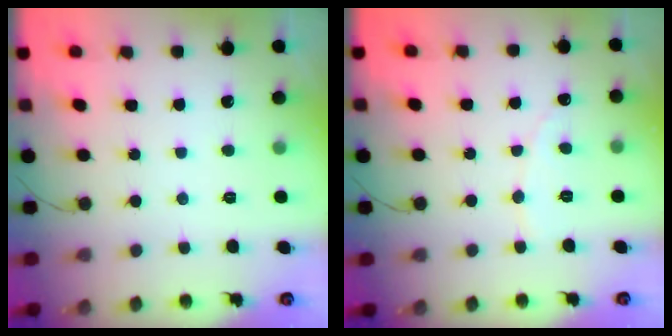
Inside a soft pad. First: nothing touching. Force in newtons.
{"total": 2.6, "press": 2.6, "slide": 0.2}